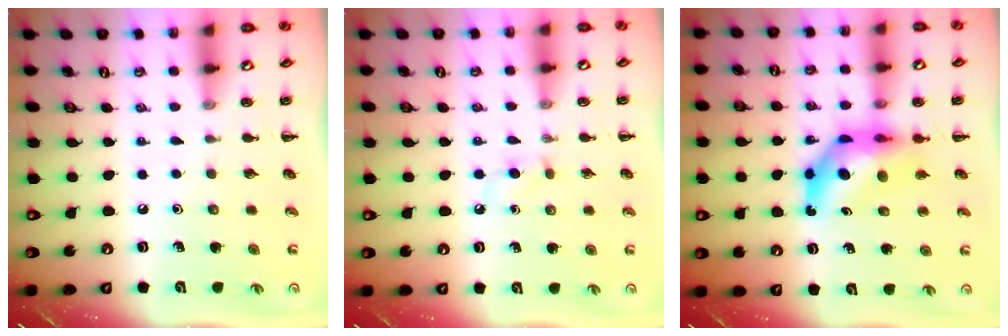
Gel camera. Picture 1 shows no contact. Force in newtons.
{"total": 2.6, "press": 2.4, "slide": 1.1}
{"total": 9.3, "press": 8.8, "slide": 3.2}